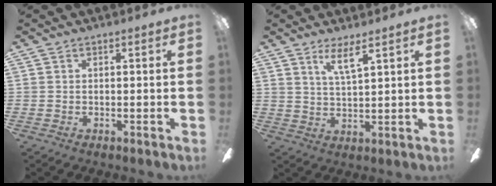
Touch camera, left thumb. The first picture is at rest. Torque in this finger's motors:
{"motor_torque": [0.23, -0.10, 0.22, -0.46, 0.02]}